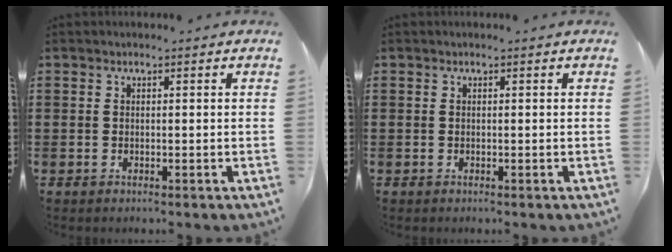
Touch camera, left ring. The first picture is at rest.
{"total": 0.0}